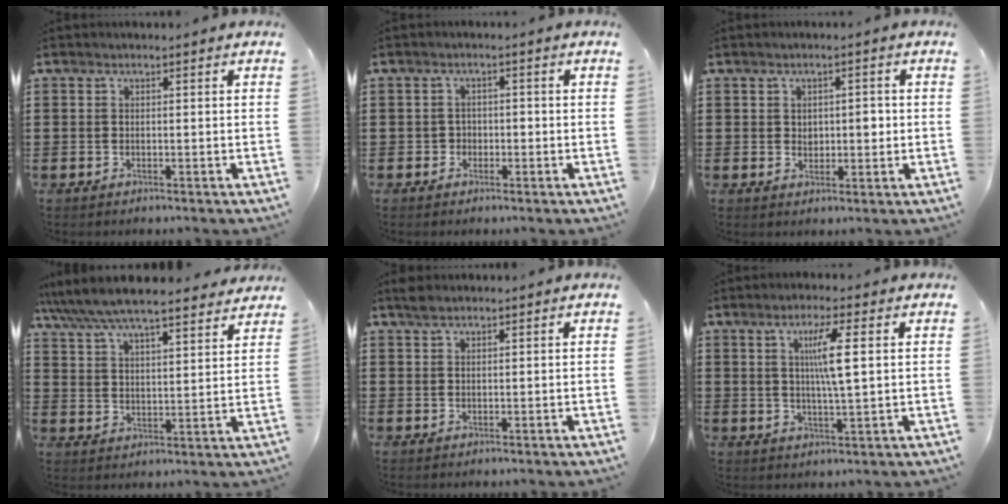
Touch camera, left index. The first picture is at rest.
{"total": 1.6, "force": [-0.7, 1.4, 0.5], "torque": [-0.016, 0.002, -0.017]}
{"total": 2.6, "force": [0.4, 1.6, 2.0], "torque": [-0.026, 0.001, 0.000]}
{"total": 7.0, "force": [6.6, 0.5, 2.4], "torque": [-0.075, -0.033, 0.115]}
{"total": 1.7, "force": [1.3, 0.7, 0.8], "torque": [-0.019, 0.003, 0.025]}
{"total": 6.2, "force": [1.7, 0.5, 5.9], "torque": [-0.117, 0.002, 0.025]}